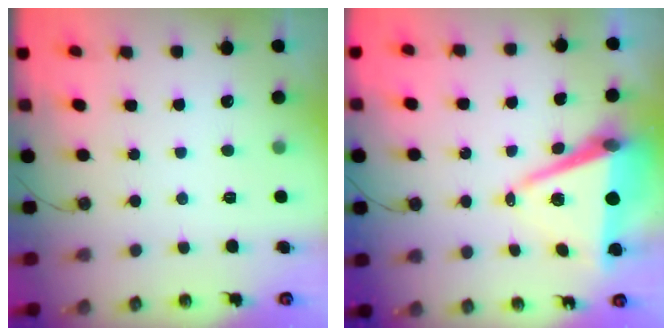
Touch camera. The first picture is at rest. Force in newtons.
{"total": 10.2, "press": 9.3, "slide": 4.1}